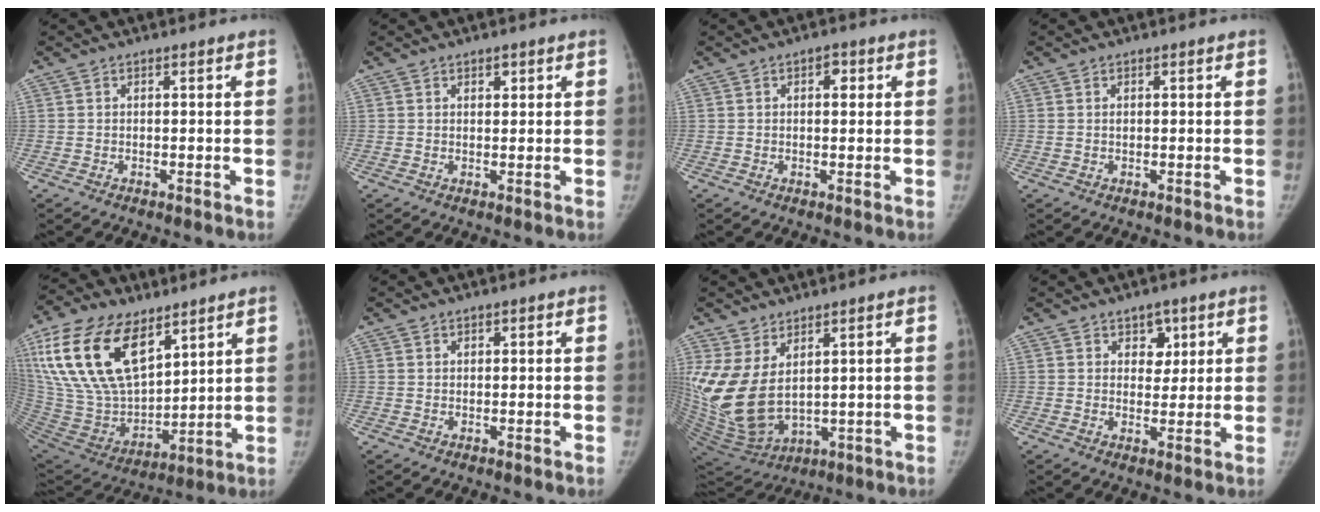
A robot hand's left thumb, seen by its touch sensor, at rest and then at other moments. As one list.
[{"total": 1.7, "force": [1.0, 1.0, 0.9], "torque": [-0.002, -0.005, 0.015]}, {"total": 2.6, "force": [0.9, 1.5, 1.9], "torque": [-0.015, 0.000, 0.009]}, {"total": 0.7, "force": [0.3, 0.5, 0.4], "torque": [-0.005, -0.001, 0.005]}, {"total": 26.8, "force": [13.8, 14.4, 17.8], "torque": [-0.353, -0.035, 0.268]}, {"total": 0.9, "force": [0.6, 0.6, 0.1], "torque": [0.010, -0.003, 0.006]}, {"total": 14.1, "force": [4.2, 7.9, 10.9], "torque": [-0.230, -0.033, 0.110]}, {"total": 4.5, "force": [2.4, 3.2, 2.1], "torque": [0.002, -0.014, 0.037]}]